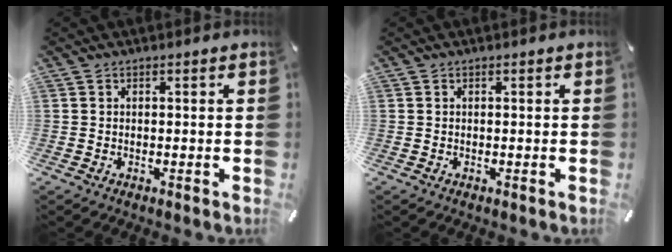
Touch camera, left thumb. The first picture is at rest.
{"total": 0.0}